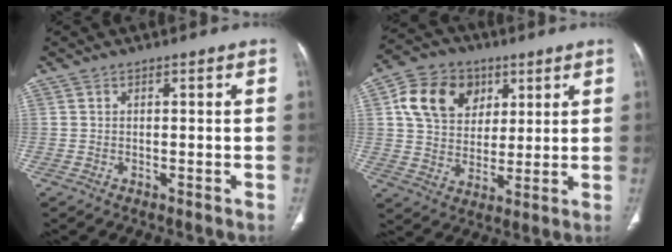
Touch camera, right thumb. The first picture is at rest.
{"total": 13.8, "force": [4.9, 10.8, 7.0], "torque": [-0.102, -0.005, 0.084]}